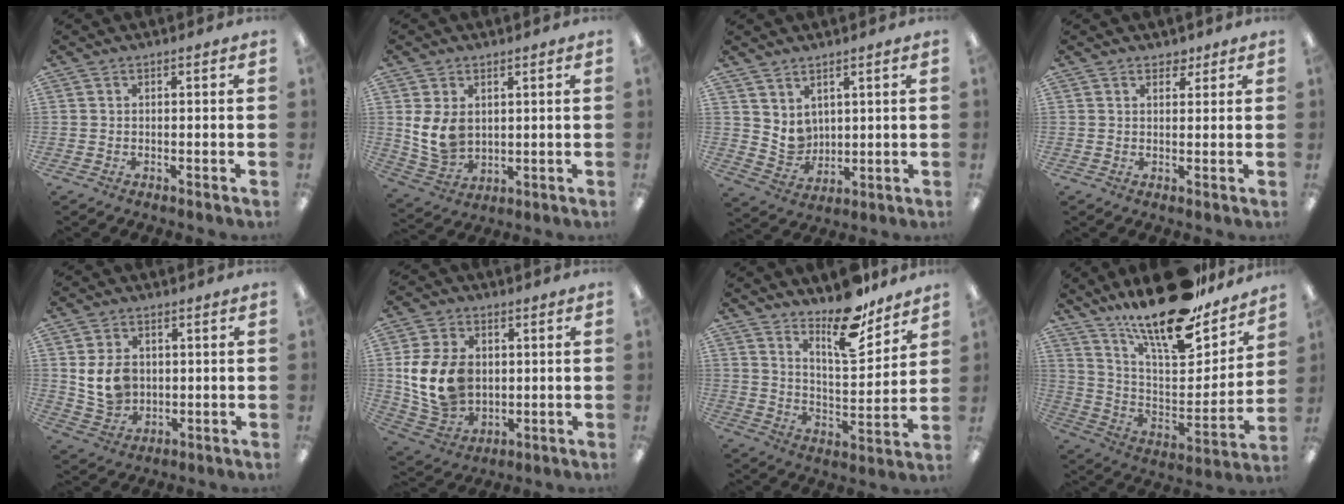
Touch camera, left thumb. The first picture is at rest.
{"total": 8.7, "force": [2.2, 6.5, 5.3], "torque": [-0.116, -0.009, 0.043]}
{"total": 6.0, "force": [4.1, 4.3, 0.7], "torque": [-0.020, -0.030, 0.082]}
{"total": 2.7, "force": [1.9, 1.5, 1.1], "torque": [-0.006, -0.004, 0.032]}
{"total": 8.5, "force": [1.5, 6.7, 5.0], "torque": [-0.107, 0.004, 0.031]}
{"total": 14.4, "force": [1.7, 11.0, 9.2], "torque": [-0.196, 0.002, 0.036]}
{"total": 14.4, "force": [11.6, 4.8, 7.1], "torque": [-0.095, -0.085, 0.200]}
{"total": 21.3, "force": [17.0, 6.1, 11.3], "torque": [-0.191, -0.122, 0.290]}